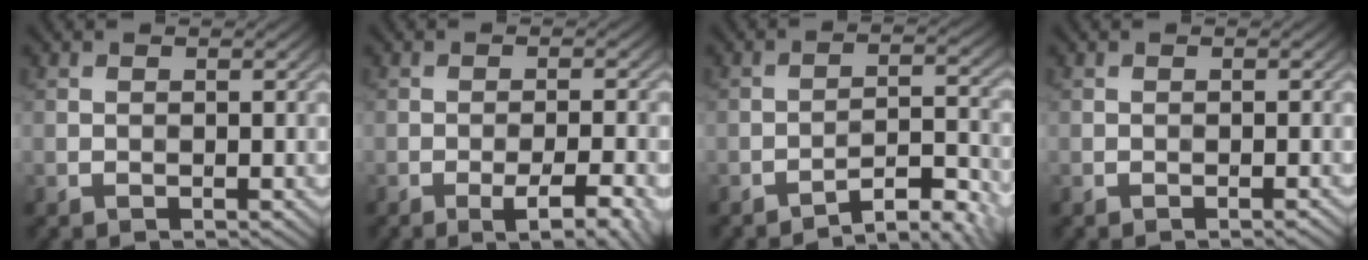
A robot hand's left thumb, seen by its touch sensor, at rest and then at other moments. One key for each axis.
{"total": 6.0, "fx": -3.1, "fy": 1.3, "fz": 5.0, "tx": -0.075, "ty": 0.005, "tz": -0.038}
{"total": 5.9, "fx": -4.7, "fy": 1.1, "fz": 3.4, "tx": -0.047, "ty": 0.014, "tz": -0.076}
{"total": 0.6, "fx": -0.5, "fy": 0.0, "fz": 0.4, "tx": -0.006, "ty": 0.002, "tz": -0.009}